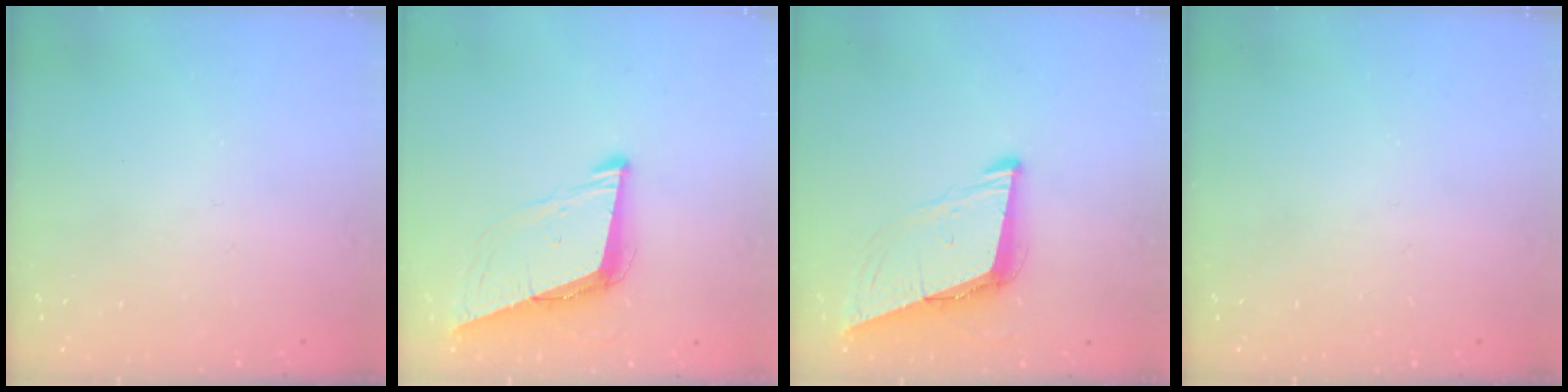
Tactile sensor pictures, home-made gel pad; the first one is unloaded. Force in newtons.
{"total": 8.9, "press": 8.2, "slide": 3.5}
{"total": 8.6, "press": 7.7, "slide": 3.8}
{"total": 0.0}